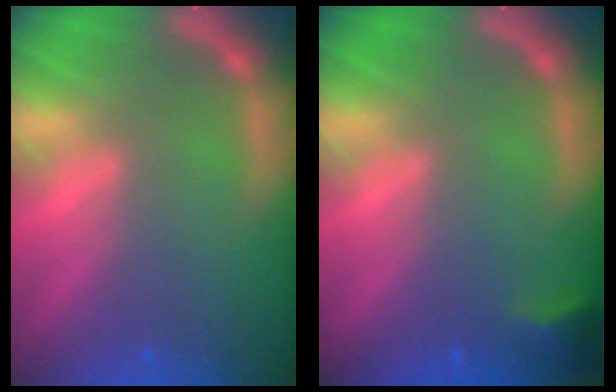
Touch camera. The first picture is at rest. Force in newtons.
{"total": 1.9}